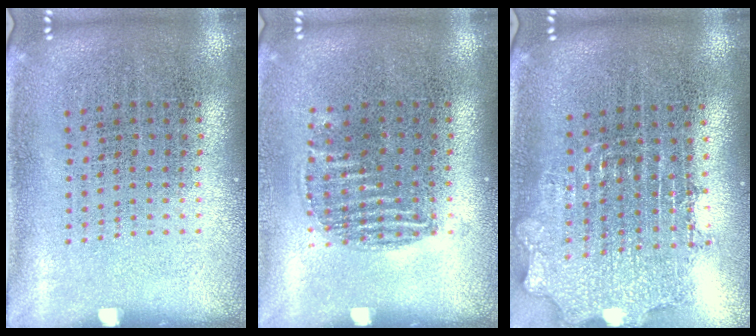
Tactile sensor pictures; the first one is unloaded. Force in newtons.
{"total": 0.9, "press": 0.8, "slide": 0.3}
{"total": 1.8, "press": 1.4, "slide": 1.1}